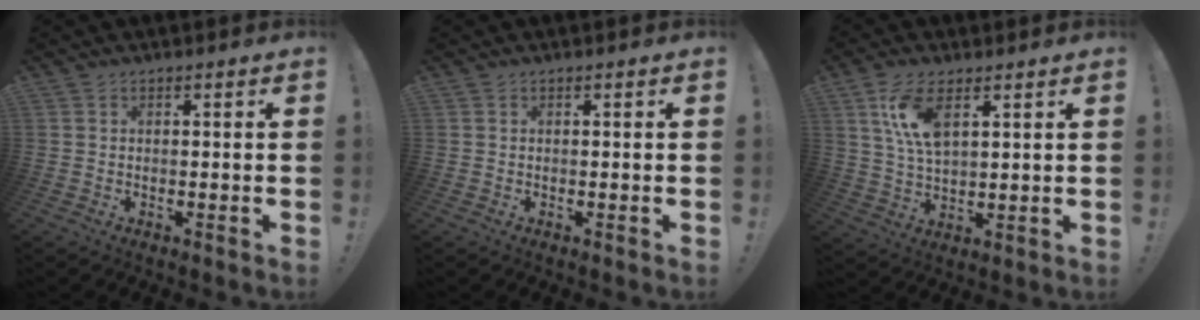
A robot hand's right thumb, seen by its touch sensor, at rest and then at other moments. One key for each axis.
{"total": 0.0}
{"total": 10.1, "fx": 4.7, "fy": 4.6, "fz": 7.7, "tx": -0.157, "ty": -0.011, "tz": 0.084}